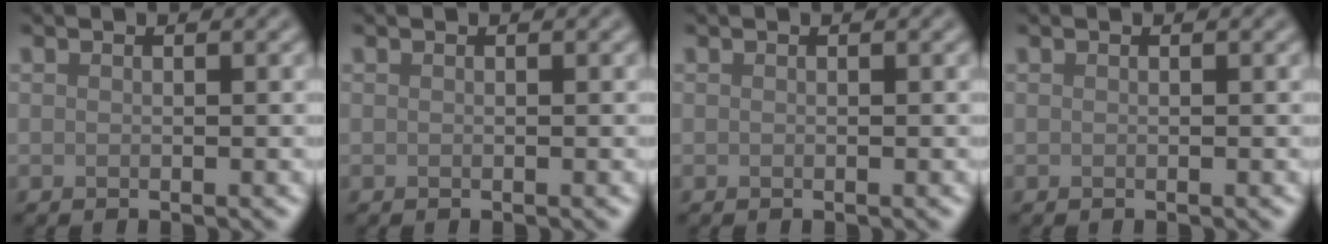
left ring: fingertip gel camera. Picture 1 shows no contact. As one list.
[{"total": 0.0}, {"total": 0.0}, {"total": 0.0}]